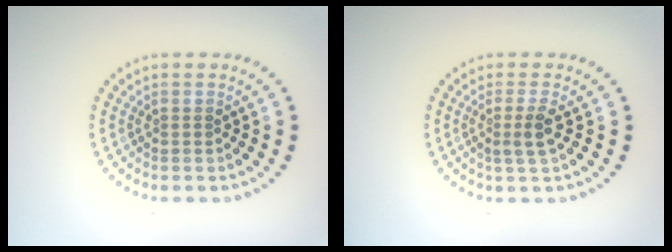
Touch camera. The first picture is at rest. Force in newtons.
{"total": 1.9, "press": 1.5, "slide": 1.1}